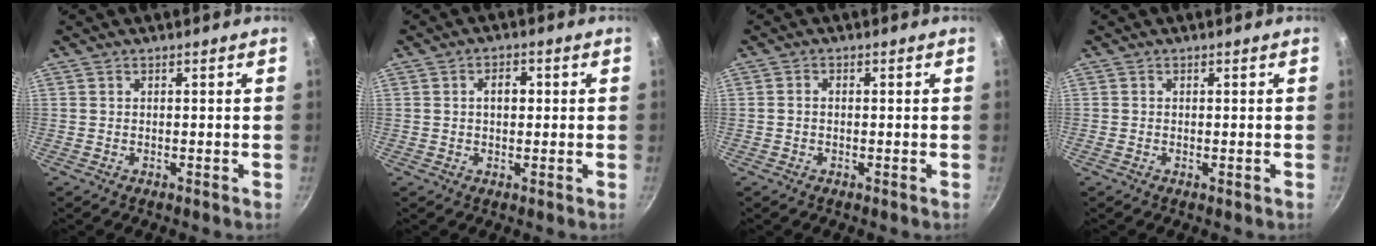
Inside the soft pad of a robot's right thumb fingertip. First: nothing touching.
{"total": 3.5, "force": [0.5, 2.3, 2.6], "torque": [-0.024, 0.010, 0.006]}
{"total": 1.2, "force": [-0.2, 0.9, 0.8], "torque": [-0.014, 0.006, -0.005]}
{"total": 0.0}